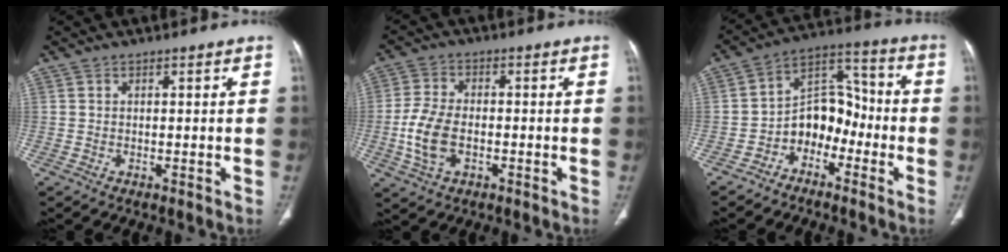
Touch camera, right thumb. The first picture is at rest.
{"total": 8.6, "force": [-1.8, 5.2, 6.6], "torque": [-0.141, 0.011, -0.034]}
{"total": 9.9, "force": [-3.9, 7.3, 5.4], "torque": [-0.047, 0.067, -0.079]}